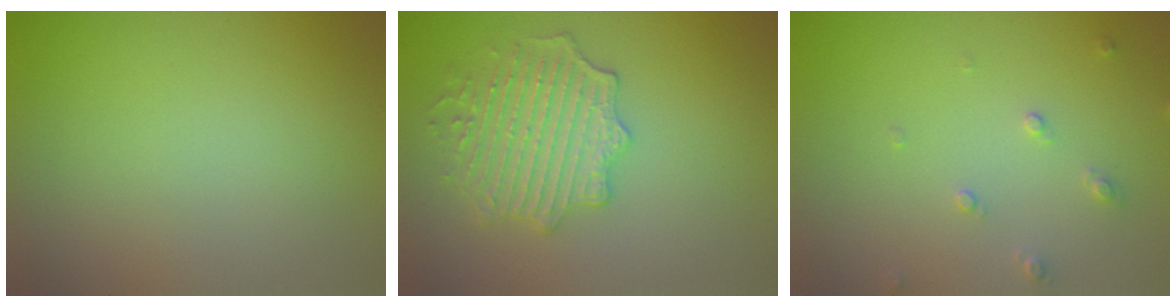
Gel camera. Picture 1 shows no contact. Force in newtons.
{"total": 3.8, "press": 3.7, "slide": 0.6}
{"total": 1.3, "press": 1.2, "slide": 0.3}